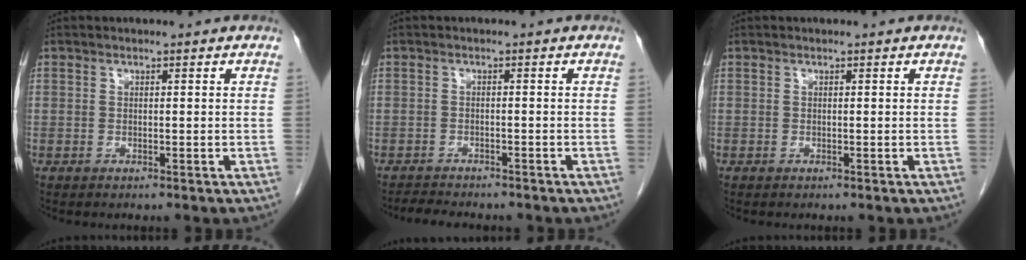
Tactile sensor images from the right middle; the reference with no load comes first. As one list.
[{"total": 4.6, "force": [-4.2, 1.0, 1.5], "torque": [-0.027, -0.009, -0.063]}, {"total": 0.0}]